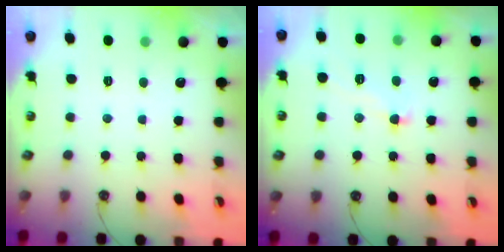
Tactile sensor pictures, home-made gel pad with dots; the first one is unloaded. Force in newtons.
{"total": 1.8, "press": 1.6, "slide": 0.8}